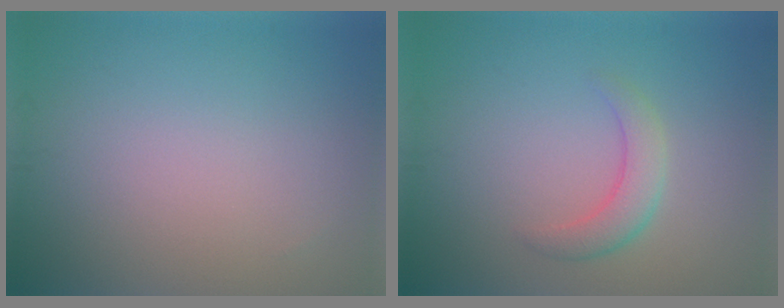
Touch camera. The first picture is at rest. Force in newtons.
{"total": 2.6, "press": 2.6, "slide": 0.3}